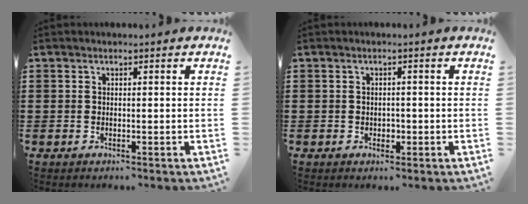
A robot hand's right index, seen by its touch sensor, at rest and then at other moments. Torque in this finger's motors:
{"motor_torque": [0.27, -0.24, 0.00, 0.00]}